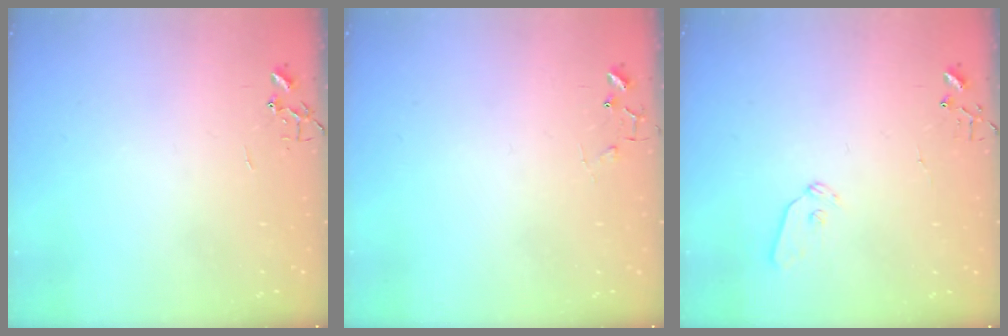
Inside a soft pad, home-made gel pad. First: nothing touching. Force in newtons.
{"total": 5.7, "press": 5.7, "slide": 0.2}
{"total": 6.0, "press": 5.9, "slide": 0.8}